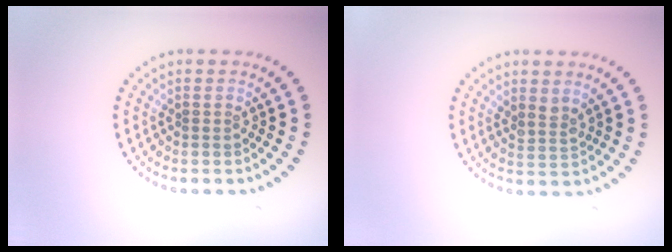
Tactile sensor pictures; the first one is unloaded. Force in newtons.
{"total": 1.5, "press": 1.2, "slide": 1.0}